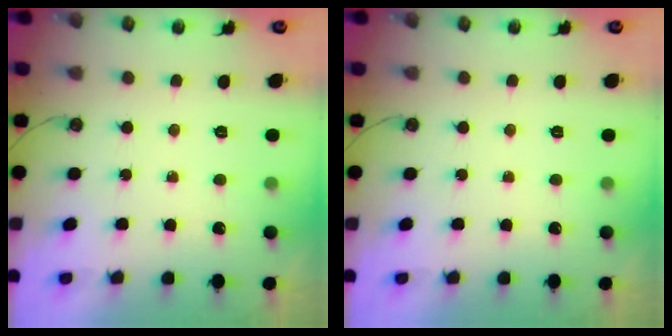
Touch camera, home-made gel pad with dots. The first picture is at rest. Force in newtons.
{"total": 0.0}